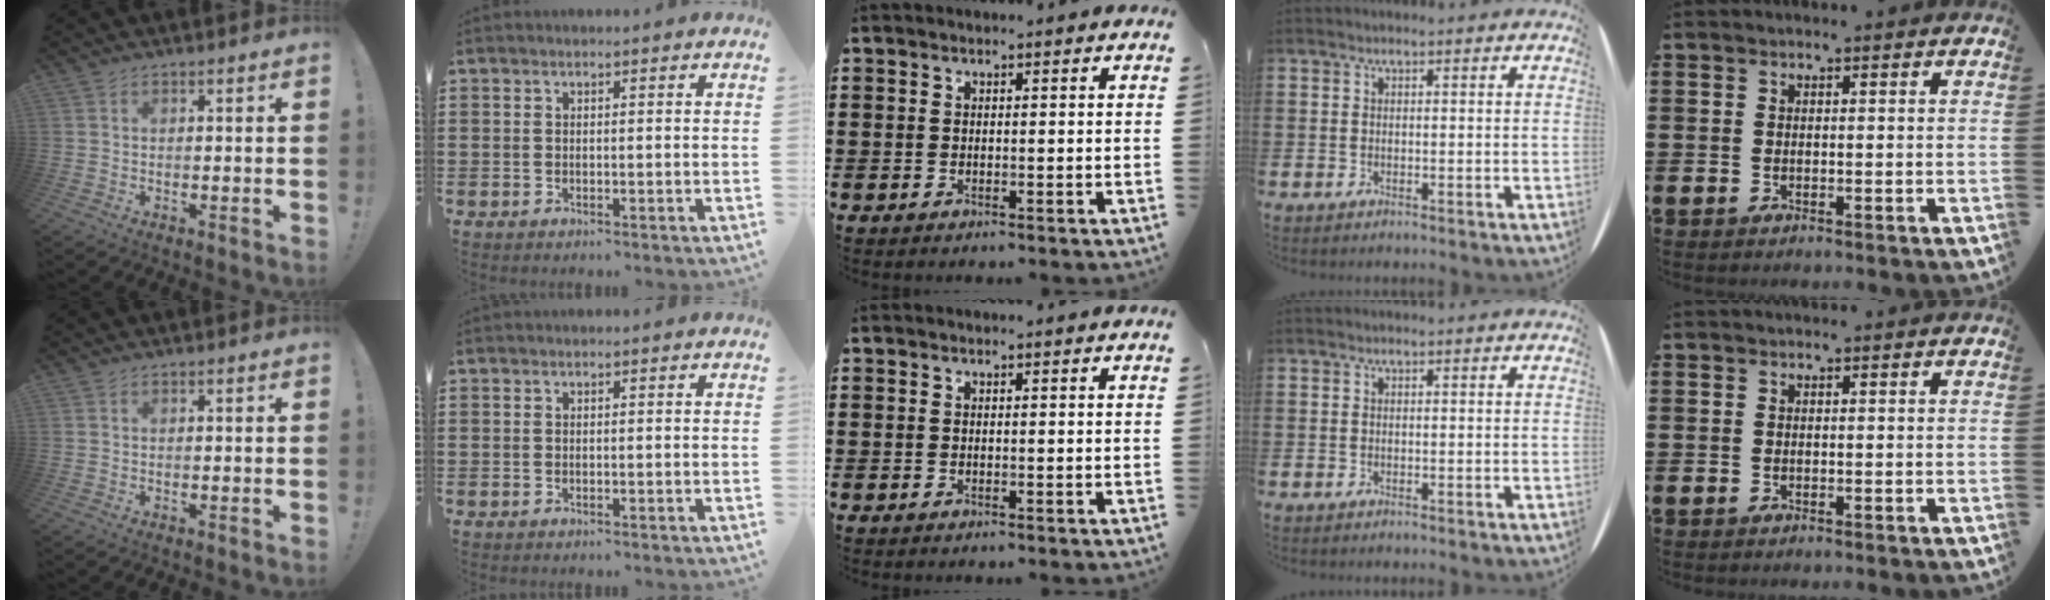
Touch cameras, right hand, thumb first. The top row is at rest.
{}